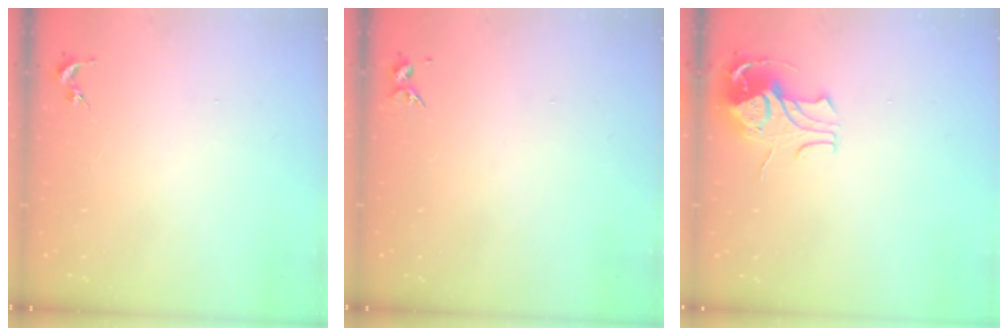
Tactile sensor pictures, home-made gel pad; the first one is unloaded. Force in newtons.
{"total": 3.3, "press": 3.3, "slide": 0.4}
{"total": 8.5, "press": 8.4, "slide": 0.8}